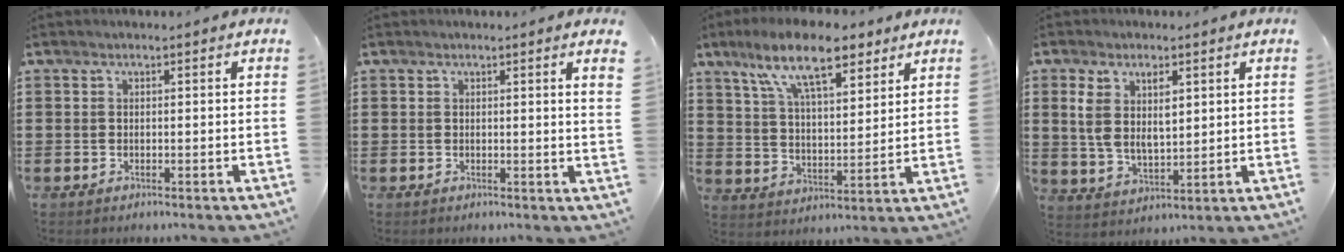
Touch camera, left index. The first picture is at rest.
{"total": 1.3, "force": [0.7, -0.3, 1.1], "torque": [-0.022, -0.004, 0.013]}
{"total": 12.8, "force": [8.8, 4.1, 8.3], "torque": [-0.164, -0.013, 0.156]}
{"total": 6.5, "force": [2.3, 3.2, 5.2], "torque": [-0.110, 0.003, 0.037]}